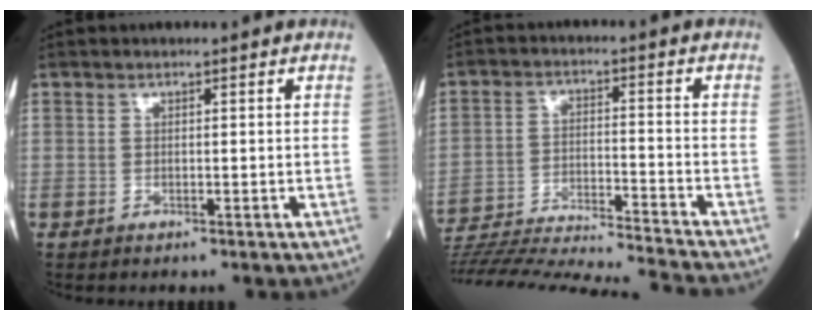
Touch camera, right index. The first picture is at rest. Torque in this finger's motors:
{"motor_torque": [-1.09, -1.05, 0.11, 0.19]}